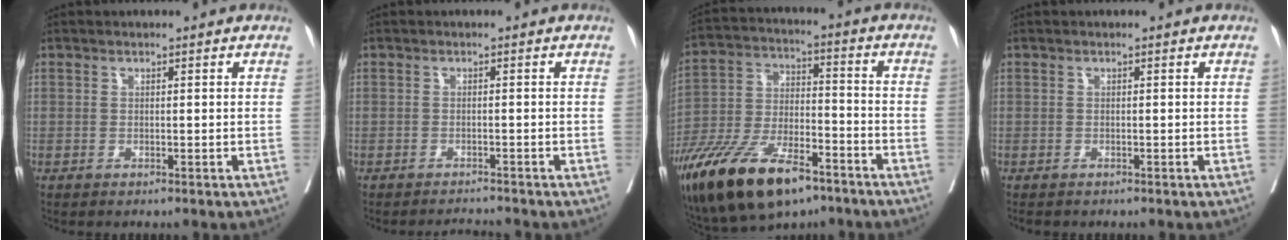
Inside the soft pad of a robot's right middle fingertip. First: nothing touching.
{"total": 1.5, "force": [-1.4, -0.5, -0.3], "torque": [0.003, -0.011, -0.018]}
{"total": 19.8, "force": [-13.1, 7.0, 13.1], "torque": [-0.270, -0.020, -0.236]}
{"total": 1.0, "force": [-0.9, 0.4, 0.3], "torque": [-0.010, -0.003, -0.015]}